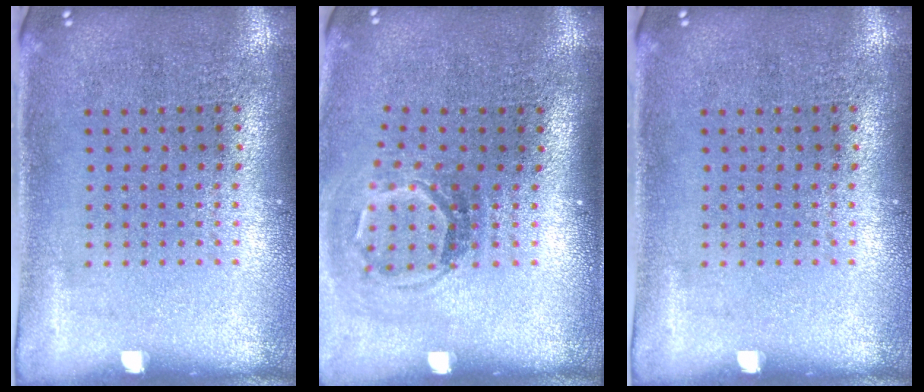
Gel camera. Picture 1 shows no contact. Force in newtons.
{"total": 1.9, "press": 1.3, "slide": 1.4}
{"total": 0.0}